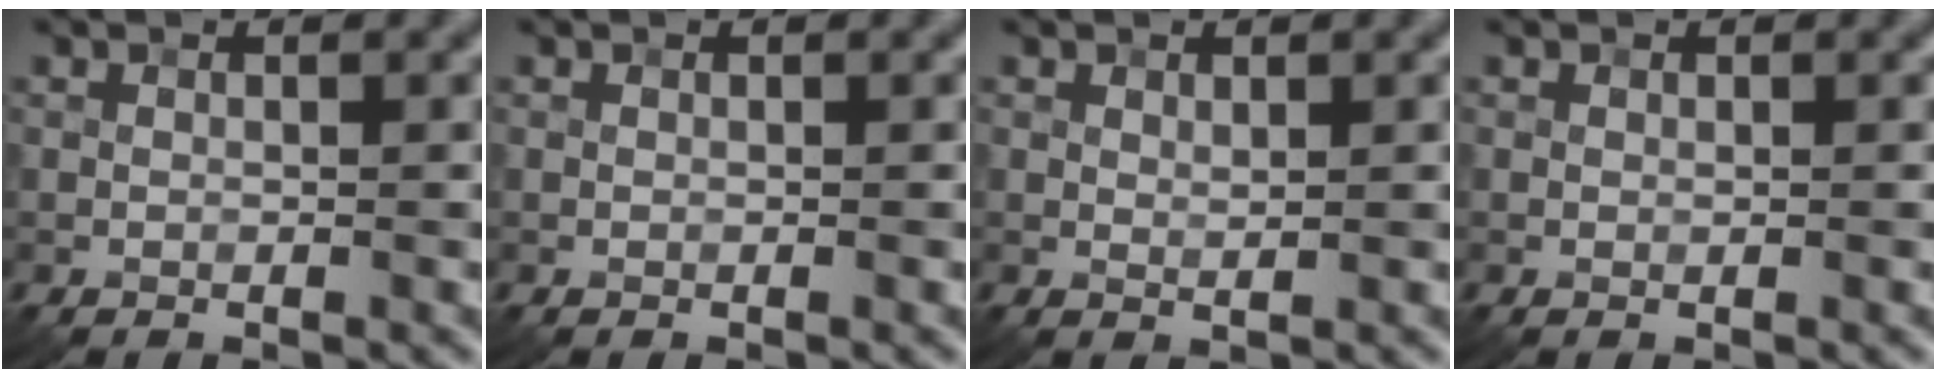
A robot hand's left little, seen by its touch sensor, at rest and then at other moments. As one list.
[{"total": 0.0}, {"total": 0.6, "force": [0.4, 0.3, 0.4], "torque": [-0.010, -0.003, 0.008]}, {"total": 0.0}]